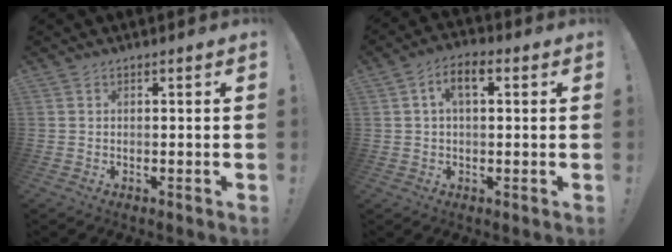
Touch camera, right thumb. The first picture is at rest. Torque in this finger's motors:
{"motor_torque": [-0.05, 0.29, 0.11, -0.01, 0.21]}